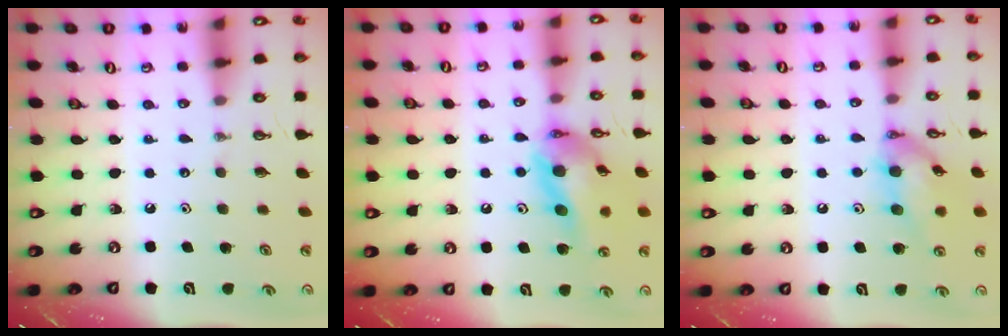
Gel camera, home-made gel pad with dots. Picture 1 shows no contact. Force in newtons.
{"total": 16.7, "press": 16.2, "slide": 4.1}
{"total": 13.9, "press": 13.9, "slide": 0.8}